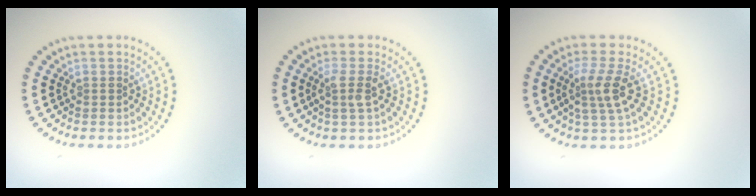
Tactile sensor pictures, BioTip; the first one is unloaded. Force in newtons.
{"total": 1.7, "press": 1.3, "slide": 1.2}
{"total": 3.0, "press": 2.4, "slide": 1.8}